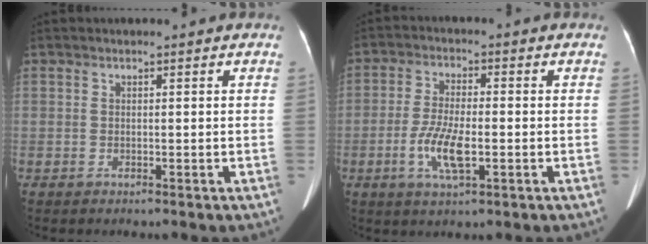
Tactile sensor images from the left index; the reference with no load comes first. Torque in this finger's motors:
{"motor_torque": [0.30, 0.28, 0.19, 0.11]}